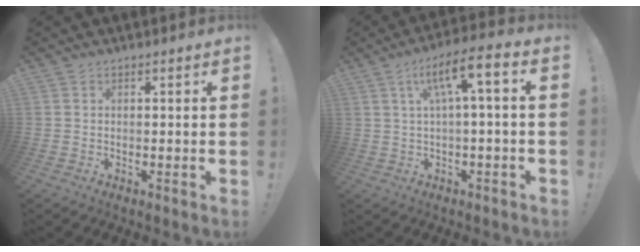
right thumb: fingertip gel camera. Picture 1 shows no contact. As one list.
[{"total": 10.4, "force": [2.1, 2.3, 9.9], "torque": [-0.161, -0.005, 0.029]}]